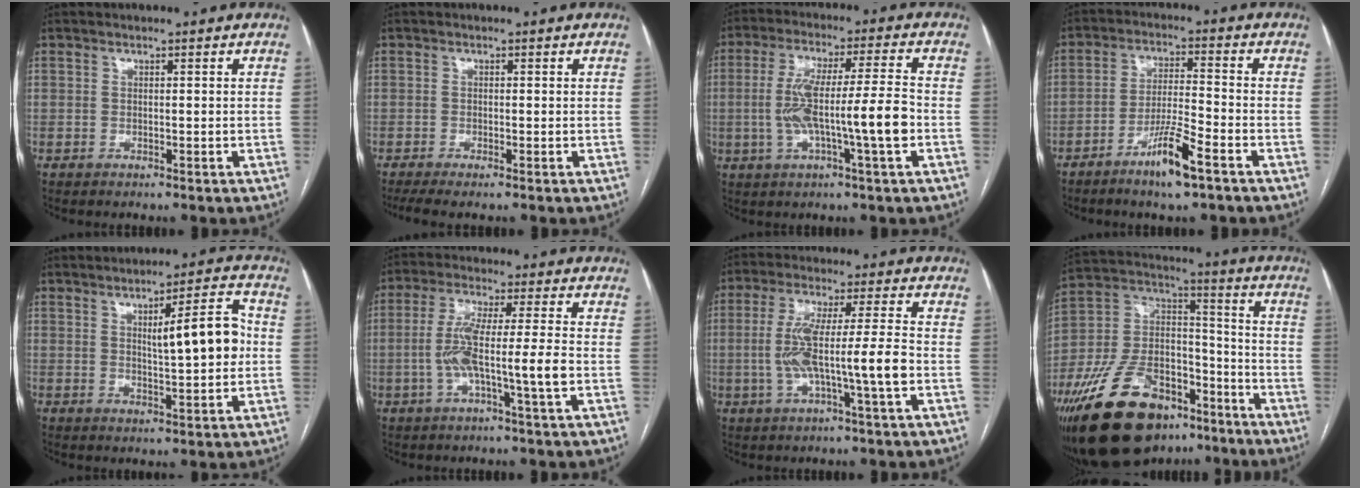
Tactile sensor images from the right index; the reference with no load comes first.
{"total": 2.9, "force": [-2.0, 0.4, 2.0], "torque": [-0.038, -0.007, -0.036]}
{"total": 12.2, "force": [-2.2, 0.3, 12.0], "torque": [-0.226, 0.012, -0.040]}
{"total": 7.7, "force": [-4.8, 0.3, 6.0], "torque": [-0.116, -0.007, -0.087]}
{"total": 8.9, "force": [0.9, 1.4, 8.7], "torque": [-0.127, 0.016, 0.018]}
{"total": 9.4, "force": [-2.0, -0.3, 9.2], "torque": [-0.182, 0.007, -0.041]}
{"total": 10.9, "force": [-2.0, -0.1, 10.7], "torque": [-0.208, 0.010, -0.039]}
{"total": 23.5, "force": [-15.4, 11.7, 13.3], "torque": [-0.294, 0.018, -0.261]}